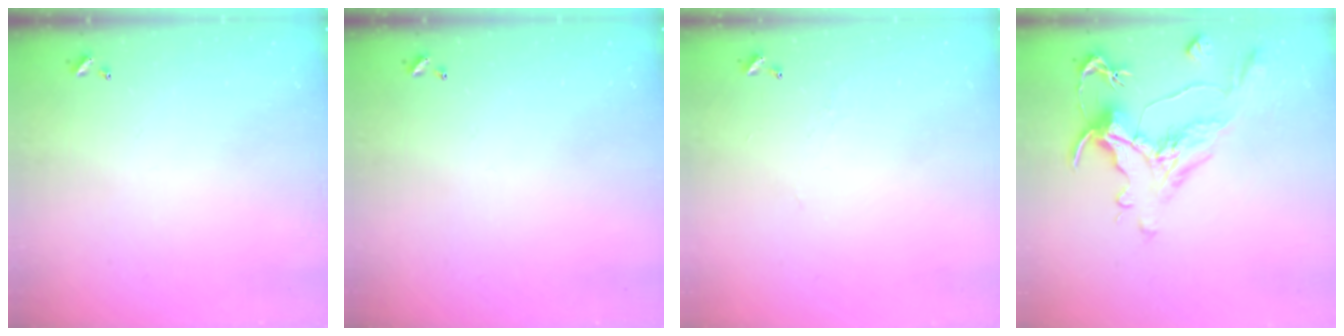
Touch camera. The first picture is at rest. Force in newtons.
{"total": 0.0}
{"total": 0.8, "press": 0.7, "slide": 0.4}
{"total": 1.7, "press": 0.9, "slide": 1.4}